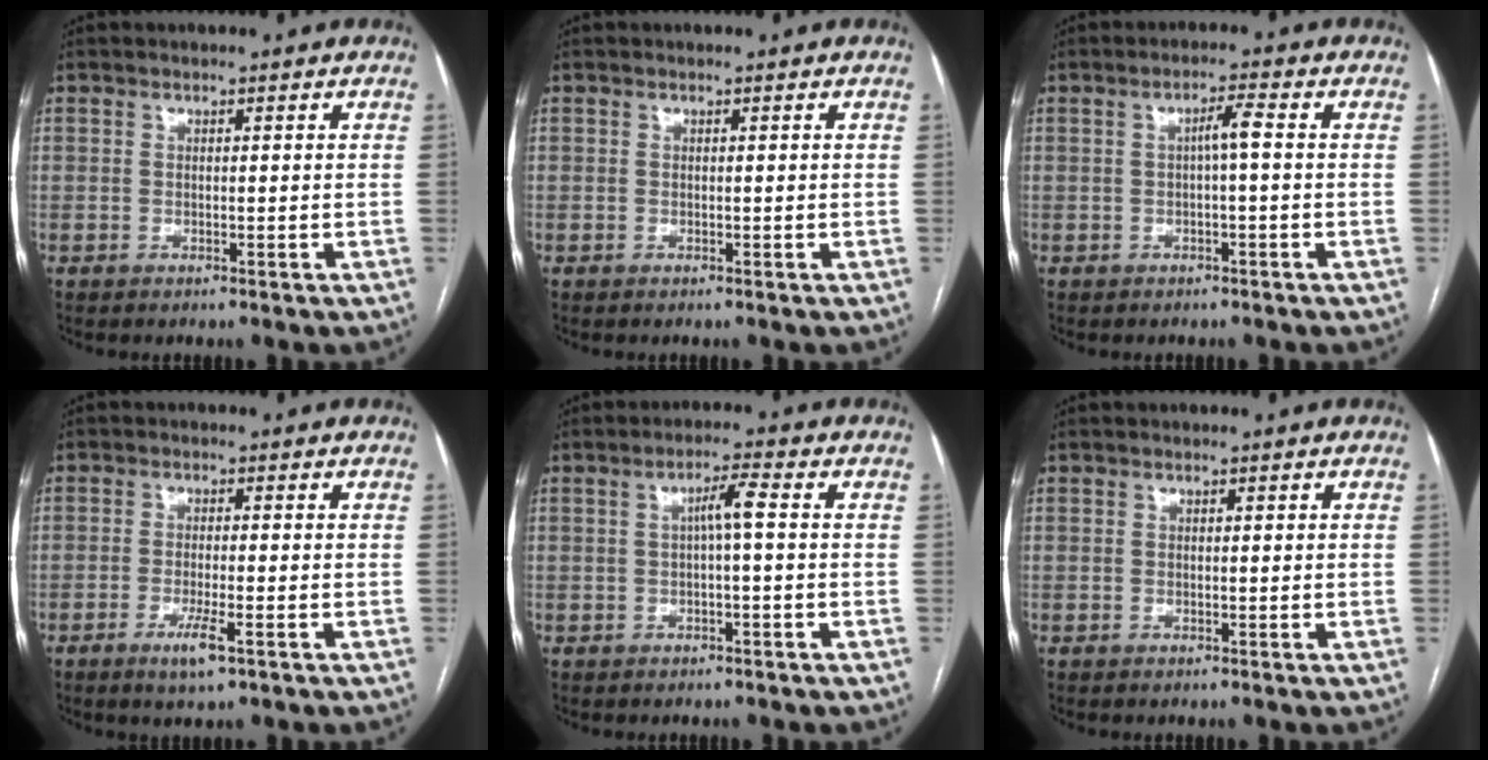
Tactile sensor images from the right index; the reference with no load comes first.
{"total": 0.0}
{"total": 2.5, "force": [0.0, -0.1, 2.5], "torque": [-0.042, 0.005, 0.001]}
{"total": 3.8, "force": [-2.0, 0.1, 3.3], "torque": [-0.062, -0.009, -0.035]}
{"total": 3.1, "force": [0.2, -0.1, 3.1], "torque": [-0.056, 0.009, 0.005]}
{"total": 0.0}